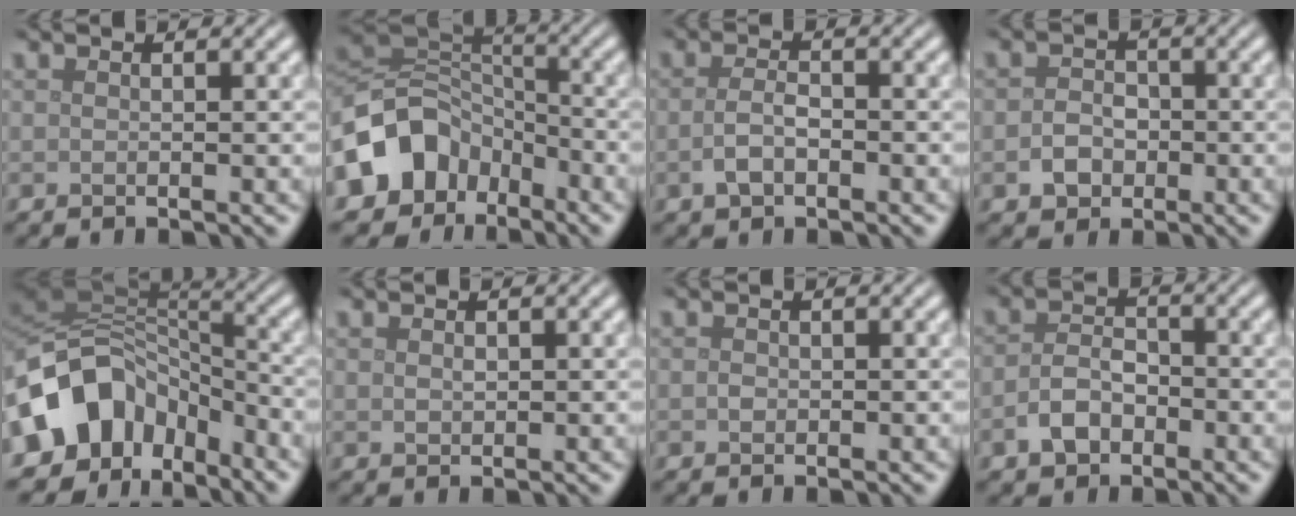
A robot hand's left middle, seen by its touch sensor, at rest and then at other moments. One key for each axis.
{"total": 9.2, "fx": -4.7, "fy": 6.8, "fz": 3.8, "tx": -0.067, "ty": 0.001, "tz": -0.104}
{"total": 2.3, "fx": -0.9, "fy": 1.2, "fz": 1.7, "tx": -0.039, "ty": -0.001, "tz": -0.019}
{"total": 2.5, "fx": -1.0, "fy": 2.0, "fz": 1.0, "tx": -0.013, "ty": 0.001, "tz": -0.022}
{"total": 11.7, "fx": -5.5, "fy": 8.4, "fz": 5.9, "tx": -0.113, "ty": 0.009, "tz": -0.110}
{"total": 0.8, "fx": 0.1, "fy": 0.6, "fz": 0.5, "tx": -0.011, "ty": -0.002, "tz": 0.003}
{"total": 0.6, "fx": -0.1, "fy": 0.6, "fz": 0.2, "tx": -0.004, "ty": -0.003, "tz": -0.005}
{"total": 3.1, "fx": -1.6, "fy": 2.1, "fz": 1.7, "tx": -0.031, "ty": 0.005, "tz": -0.035}